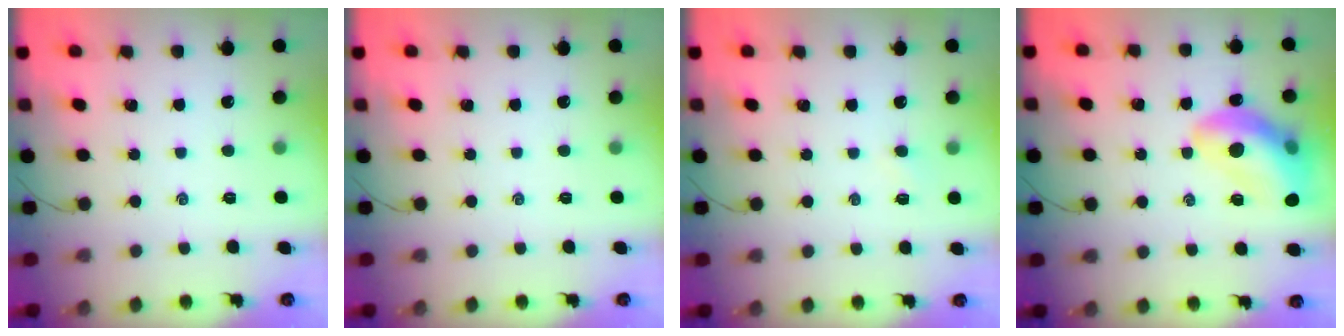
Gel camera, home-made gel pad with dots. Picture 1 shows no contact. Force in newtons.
{"total": 0.0}
{"total": 2.4, "press": 2.2, "slide": 0.8}
{"total": 16.4, "press": 16.0, "slide": 3.3}